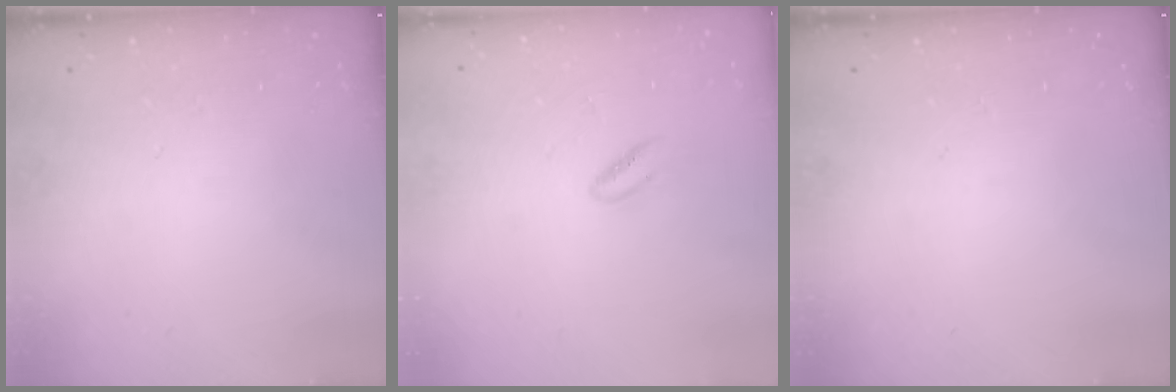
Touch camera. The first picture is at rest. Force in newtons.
{"total": 2.8, "press": 2.5, "slide": 1.3}
{"total": 0.0}